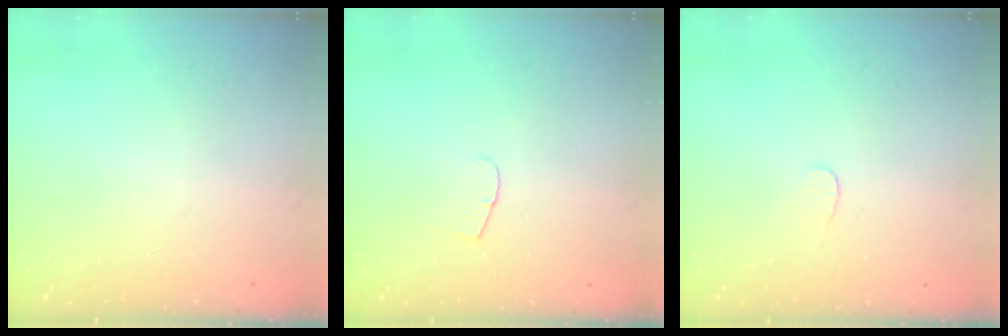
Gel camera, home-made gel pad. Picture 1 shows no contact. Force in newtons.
{"total": 3.7, "press": 3.7, "slide": 0.4}
{"total": 3.0, "press": 3.0, "slide": 0.2}